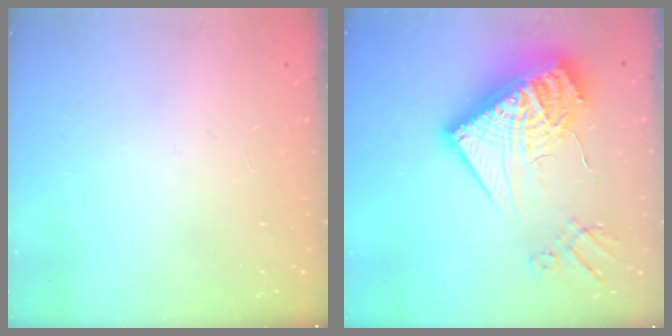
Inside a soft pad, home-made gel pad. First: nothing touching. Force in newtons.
{"total": 26.4, "press": 26.3, "slide": 2.2}